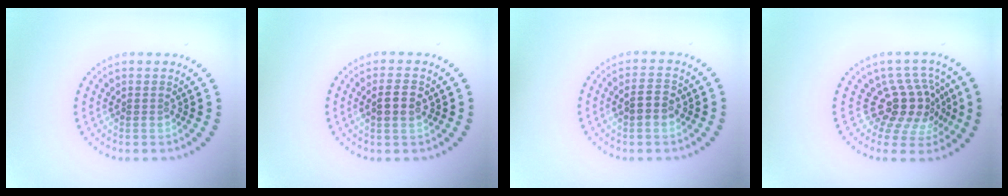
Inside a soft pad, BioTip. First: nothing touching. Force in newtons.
{"total": 2.4, "press": 2.4, "slide": 0.4}
{"total": 2.3, "press": 2.3, "slide": 0.3}
{"total": 4.5, "press": 3.4, "slide": 3.0}